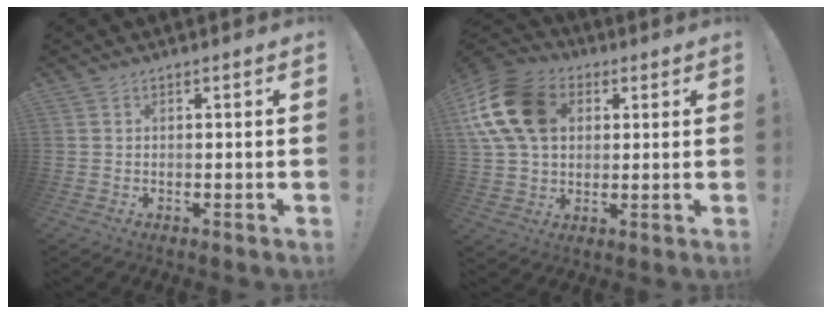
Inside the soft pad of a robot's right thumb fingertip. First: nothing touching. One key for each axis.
{"total": 18.5, "fx": 5.5, "fy": 13.6, "fz": 11.2, "tx": -0.203, "ty": -0.004, "tz": 0.111}